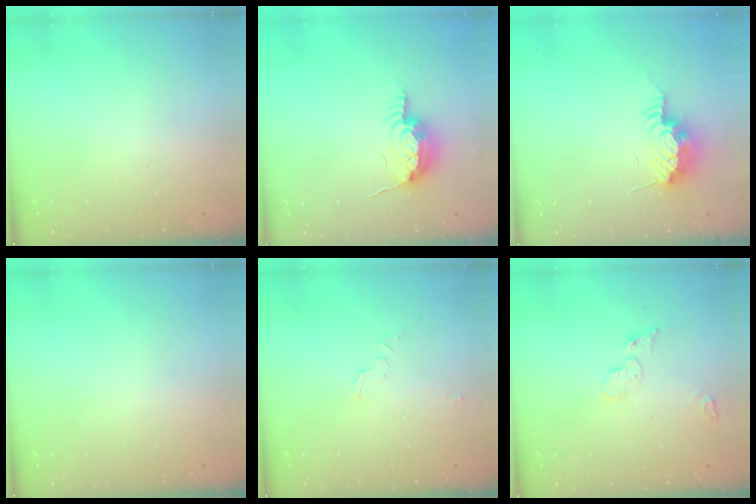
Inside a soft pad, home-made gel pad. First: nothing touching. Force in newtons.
{"total": 11.5, "press": 11.0, "slide": 3.3}
{"total": 12.9, "press": 10.5, "slide": 7.5}
{"total": 0.0}
{"total": 3.2, "press": 3.2, "slide": 0.3}
{"total": 5.4, "press": 5.4, "slide": 0.2}